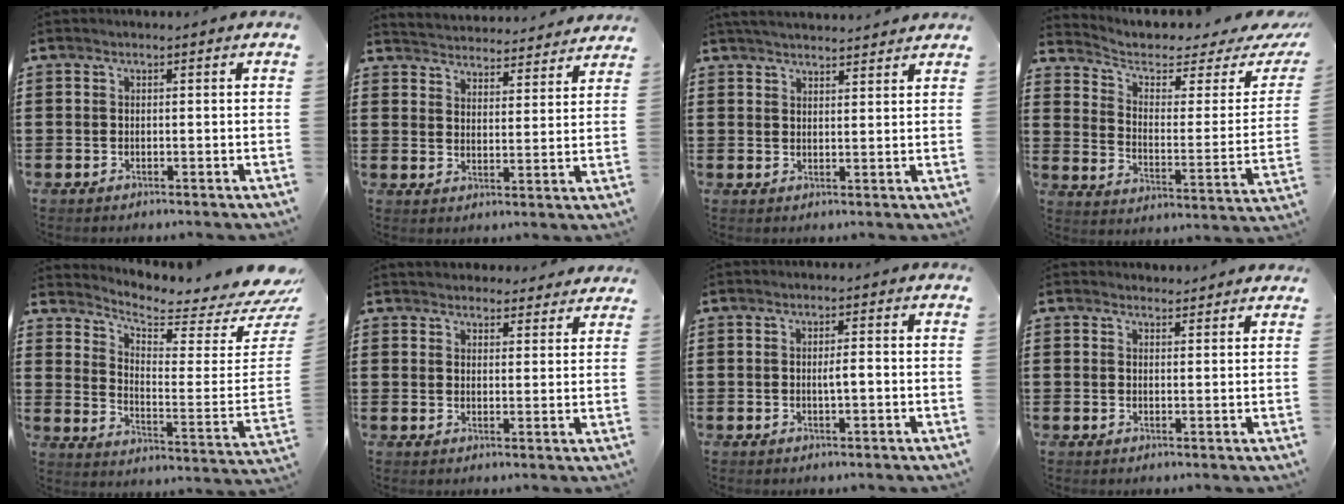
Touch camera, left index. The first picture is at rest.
{"total": 3.9, "force": [3.9, -0.3, -0.6], "torque": [-0.010, -0.032, 0.065]}
{"total": 3.3, "force": [3.2, 0.0, 0.4], "torque": [-0.017, -0.009, 0.061]}
{"total": 4.1, "force": [2.9, 1.6, 2.4], "torque": [-0.058, -0.024, 0.042]}
{"total": 4.1, "force": [3.7, 0.5, 1.7], "torque": [-0.051, -0.050, 0.058]}
{"total": 3.6, "force": [3.5, 0.7, 0.0], "torque": [-0.003, -0.013, 0.065]}
{"total": 1.6, "force": [-0.2, 0.2, 1.6], "torque": [-0.029, -0.001, -0.005]}
{"total": 2.0, "force": [1.9, 0.5, -0.1], "torque": [-0.004, 0.000, 0.038]}